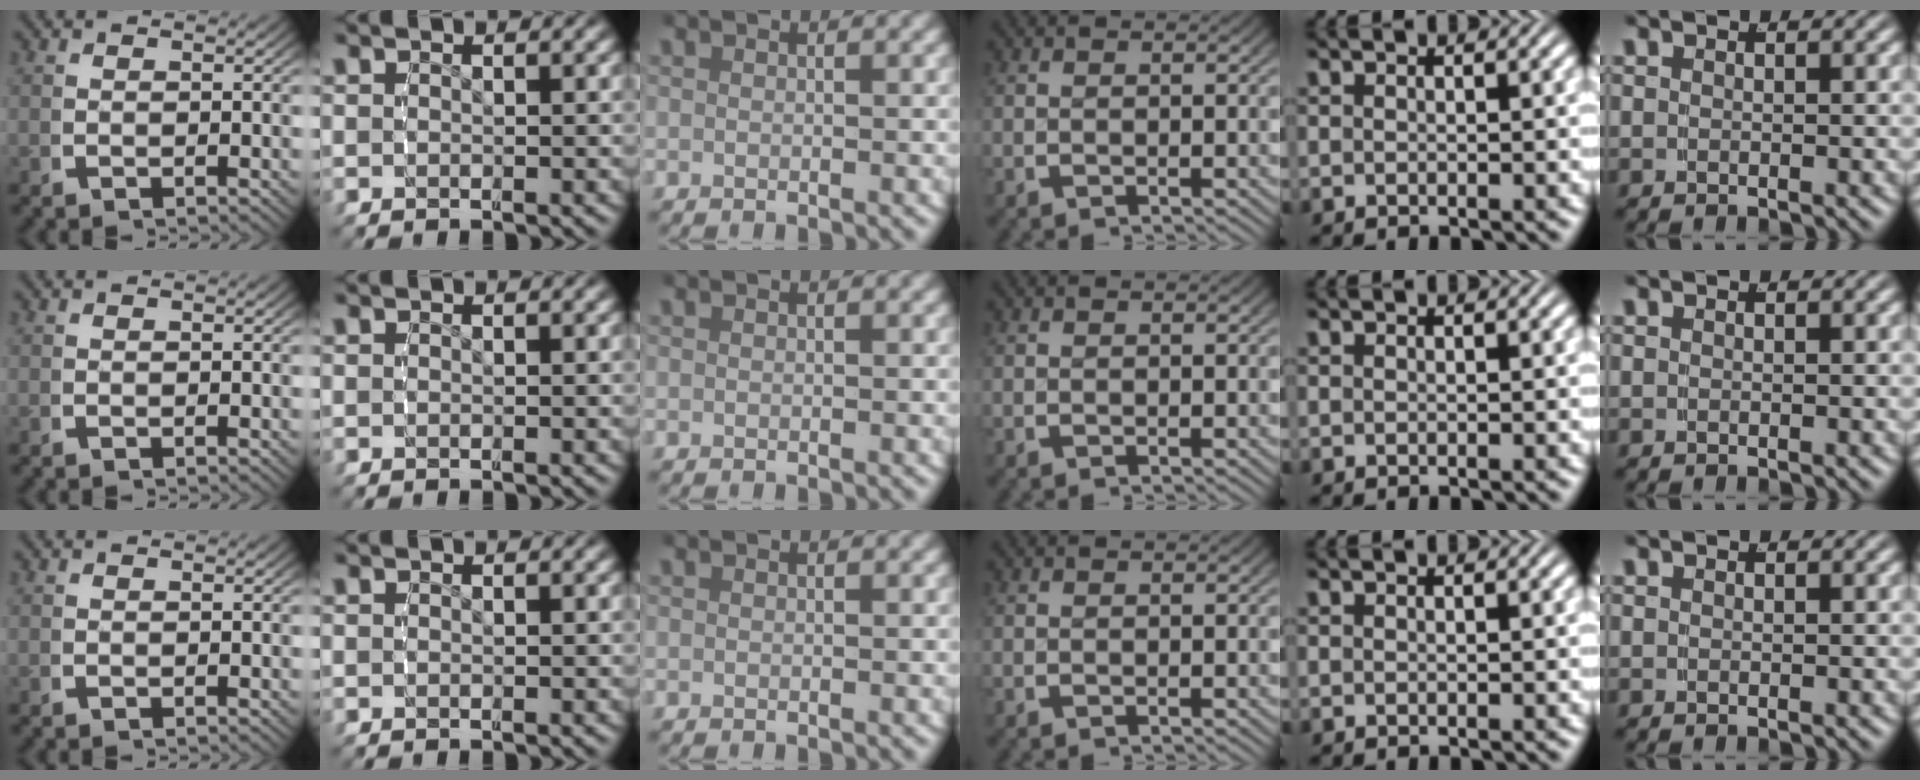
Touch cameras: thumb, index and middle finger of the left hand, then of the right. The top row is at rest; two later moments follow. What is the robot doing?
{"motion": "reach", "object": "coat"}